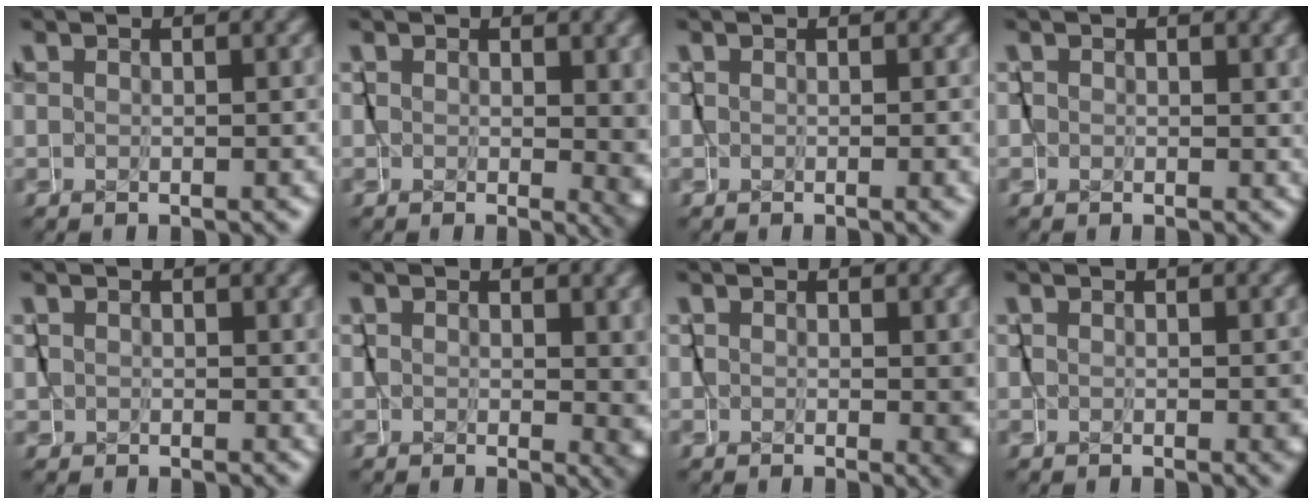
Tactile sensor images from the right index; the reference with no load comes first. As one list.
[{"total": 2.7, "force": [0.3, 1.2, 2.4], "torque": [-0.022, -0.012, 0.008]}, {"total": 0.7, "force": [-0.1, 0.0, 0.7], "torque": [-0.007, -0.004, -0.001]}, {"total": 1.9, "force": [0.0, 1.6, 0.9], "torque": [-0.018, -0.002, -0.003]}, {"total": 1.6, "force": [0.1, 1.4, 0.7], "torque": [-0.015, -0.003, 0.000]}, {"total": 2.4, "force": [0.3, 1.2, 2.1], "torque": [-0.018, -0.011, 0.008]}, {"total": 1.8, "force": [0.0, 0.7, 1.7], "torque": [-0.015, -0.012, 0.003]}, {"total": 1.2, "force": [-0.1, 0.5, 1.0], "torque": [-0.010, -0.009, 0.001]}]